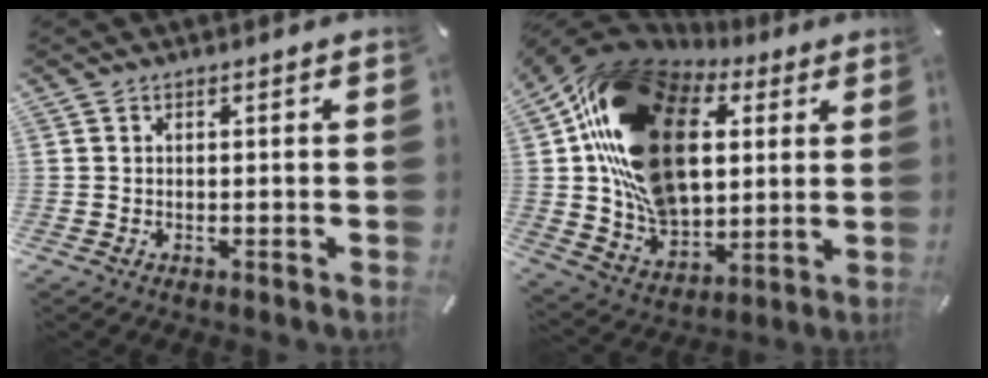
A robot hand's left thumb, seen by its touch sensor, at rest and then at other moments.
{"total": 29.1, "force": [8.0, 19.4, 20.2], "torque": [-0.399, -0.022, 0.149]}